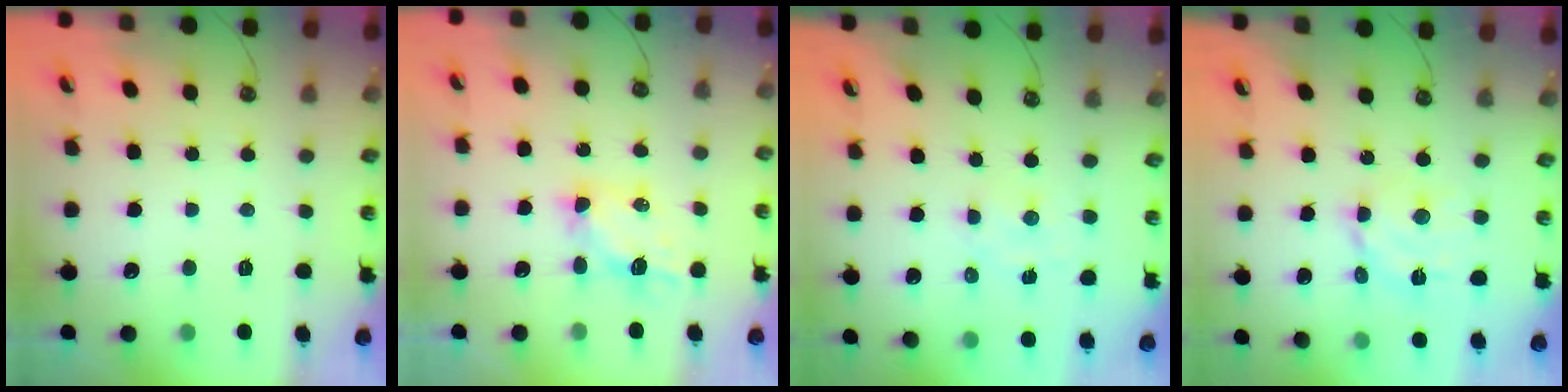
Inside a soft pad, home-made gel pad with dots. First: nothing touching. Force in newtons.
{"total": 5.8, "press": 5.8, "slide": 0.2}
{"total": 2.0, "press": 2.0, "slide": 0.3}
{"total": 10.5, "press": 10.5, "slide": 0.7}